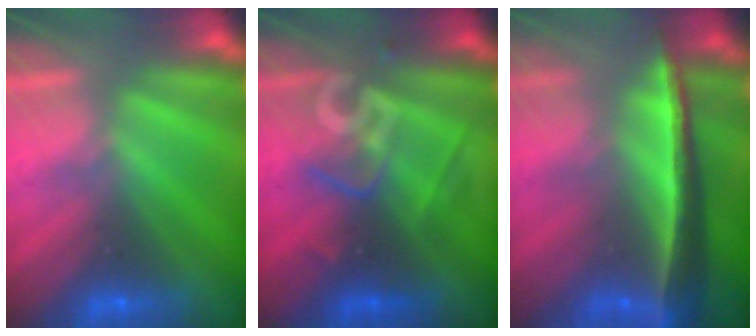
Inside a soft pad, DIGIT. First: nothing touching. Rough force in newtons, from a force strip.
{"total": 2.5}
{"total": 7.1}